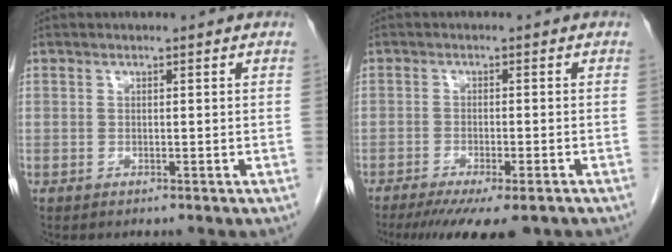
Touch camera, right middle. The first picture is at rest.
{"total": 10.4, "force": [-7.9, 2.0, 6.5], "torque": [-0.093, -0.018, -0.116]}